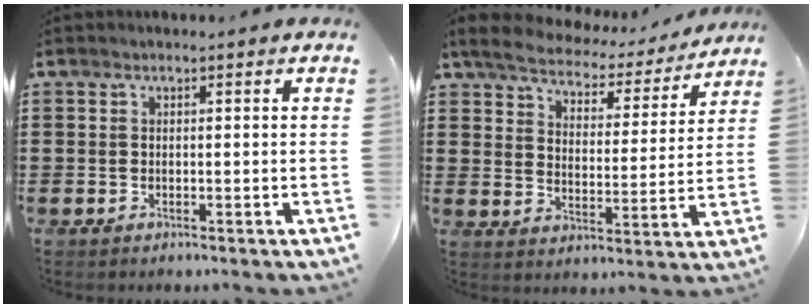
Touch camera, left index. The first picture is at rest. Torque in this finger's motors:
{"motor_torque": [2.14, 0.00, 0.73, 0.11]}